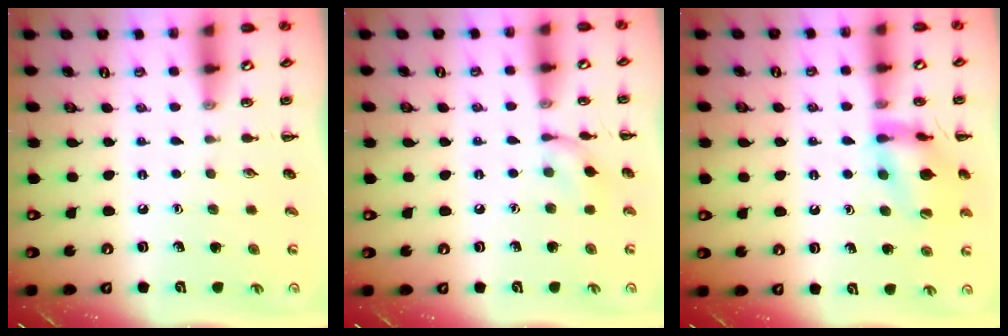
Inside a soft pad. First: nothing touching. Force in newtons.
{"total": 6.9, "press": 6.8, "slide": 0.9}
{"total": 14.7, "press": 14.7, "slide": 1.1}